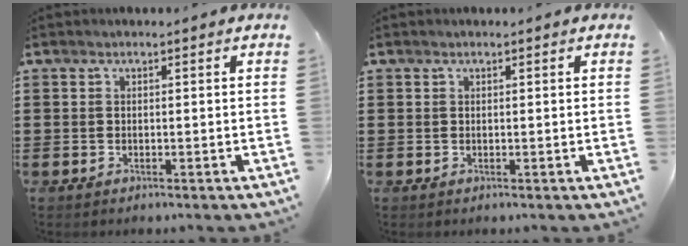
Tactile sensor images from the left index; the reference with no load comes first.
{"total": 0.0}